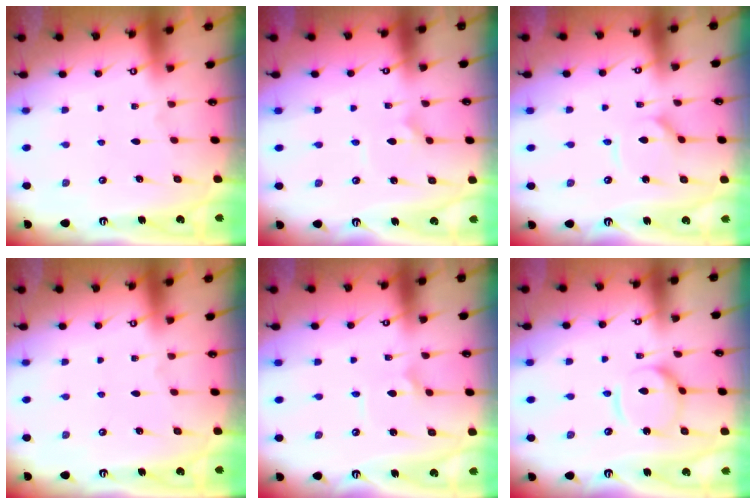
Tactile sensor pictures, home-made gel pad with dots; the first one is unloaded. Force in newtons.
{"total": 2.5, "press": 2.4, "slide": 0.4}
{"total": 3.2, "press": 3.2, "slide": 0.4}
{"total": 0.0}
{"total": 1.8, "press": 1.8, "slide": 0.1}
{"total": 9.4, "press": 9.4, "slide": 0.5}